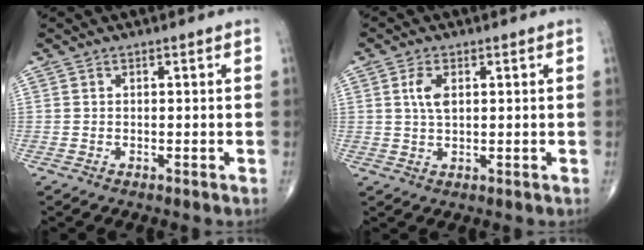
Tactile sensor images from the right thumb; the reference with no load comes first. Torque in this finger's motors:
{"motor_torque": [0.09, 1.05, 0.64, 0.25, 0.09]}